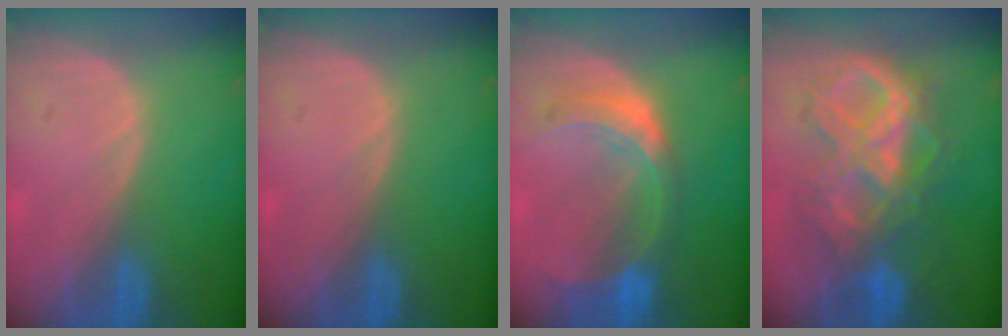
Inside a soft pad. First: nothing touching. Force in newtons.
{"total": 0.0}
{"total": 7.9, "press": 7.0, "slide": 3.7}
{"total": 10.5, "press": 10.4, "slide": 1.3}